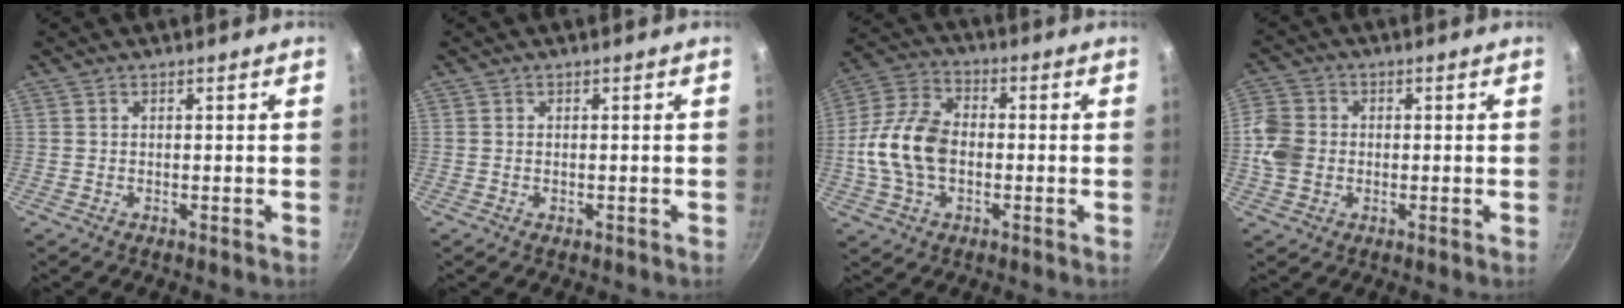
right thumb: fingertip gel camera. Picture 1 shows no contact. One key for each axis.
{"total": 0.6, "fx": -0.2, "fy": 0.3, "fz": 0.5, "tx": -0.007, "ty": 0.001, "tz": -0.003}
{"total": 13.2, "fx": -1.4, "fy": 8.6, "fz": 9.8, "tx": -0.179, "ty": 0.029, "tz": -0.040}
{"total": 6.7, "fx": -0.7, "fy": 5.6, "fz": 3.6, "tx": -0.061, "ty": 0.008, "tz": -0.026}